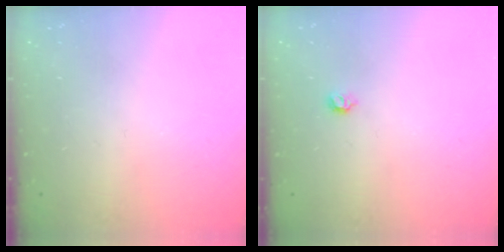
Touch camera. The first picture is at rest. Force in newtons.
{"total": 4.6, "press": 4.5, "slide": 0.9}